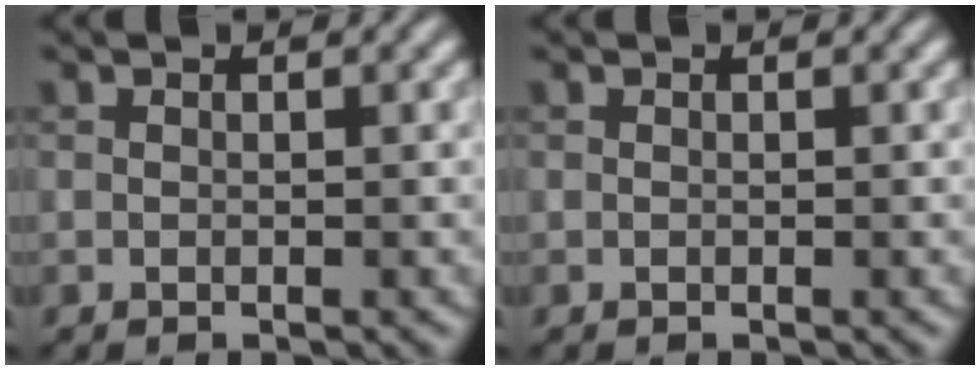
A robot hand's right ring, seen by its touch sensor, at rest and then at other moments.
{"total": 0.0}